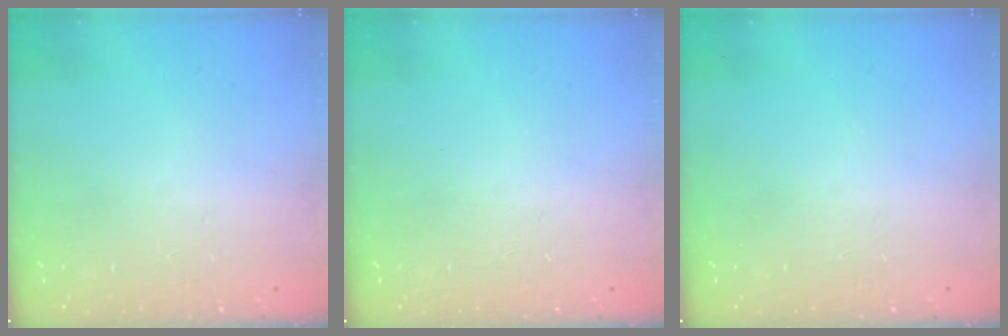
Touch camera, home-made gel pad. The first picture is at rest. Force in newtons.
{"total": 0.0}
{"total": 0.0}